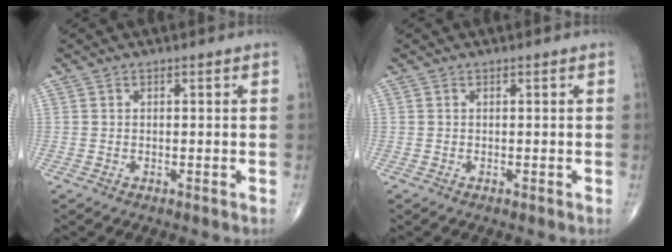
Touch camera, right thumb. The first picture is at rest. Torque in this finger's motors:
{"motor_torque": [0.46, -0.16, 0.12, 0.12, 0.04]}